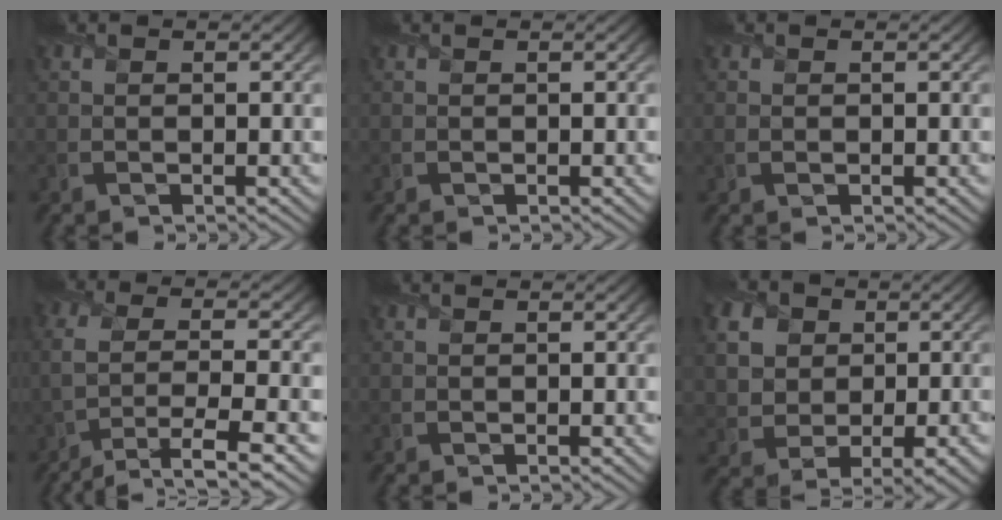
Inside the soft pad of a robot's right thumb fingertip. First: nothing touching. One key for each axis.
{"total": 0.0}
{"total": 0.7, "fx": 0.0, "fy": 0.5, "fz": 0.5, "tx": -0.011, "ty": -0.002, "tz": 0.001}
{"total": 7.9, "fx": -3.5, "fy": 2.5, "fz": 6.6, "tx": -0.138, "ty": -0.013, "tz": -0.067}
{"total": 0.0}
{"total": 9.3, "fx": 1.1, "fy": 7.3, "fz": 5.6, "tx": -0.127, "ty": -0.004, "tz": 0.022}